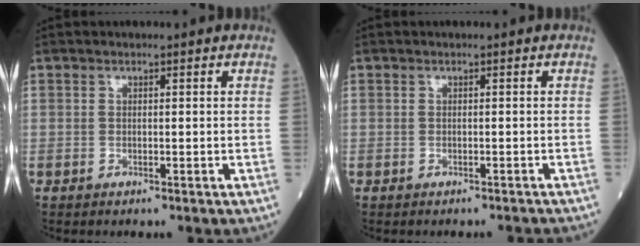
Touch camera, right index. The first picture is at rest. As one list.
[{"total": 2.1, "force": [-2.1, 0.2, 0.4], "torque": [-0.007, -0.006, -0.022]}]